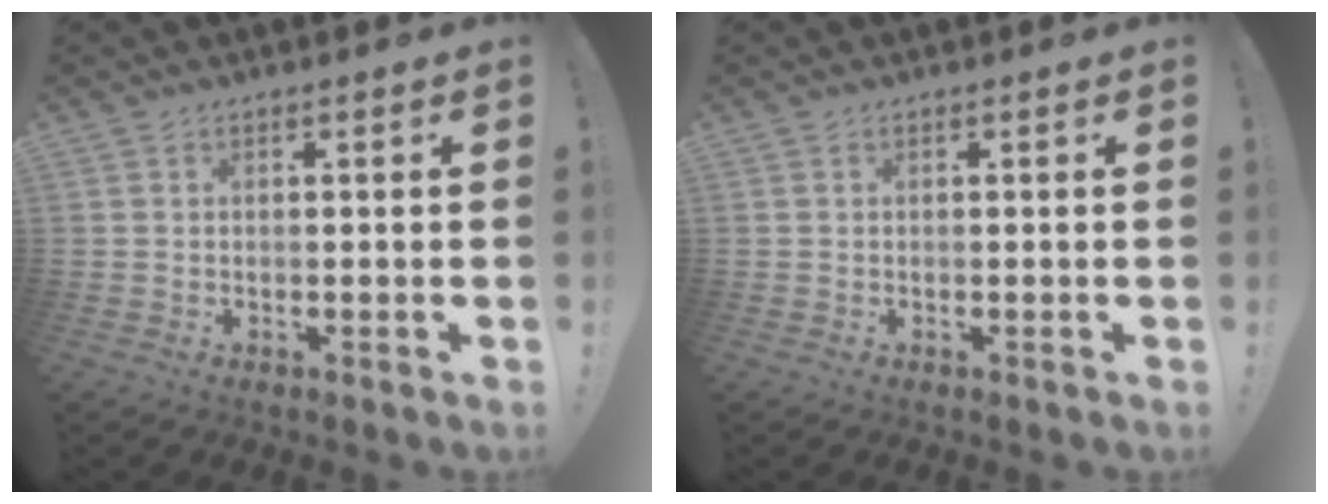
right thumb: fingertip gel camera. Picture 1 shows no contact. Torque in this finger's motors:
{"motor_torque": [0.00, 0.05, -0.15, 0.07, 0.02]}